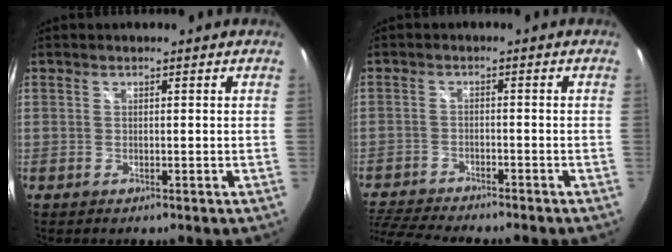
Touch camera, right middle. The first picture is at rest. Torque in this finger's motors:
{"motor_torque": [1.10, -1.03, 0.28, 0.08]}